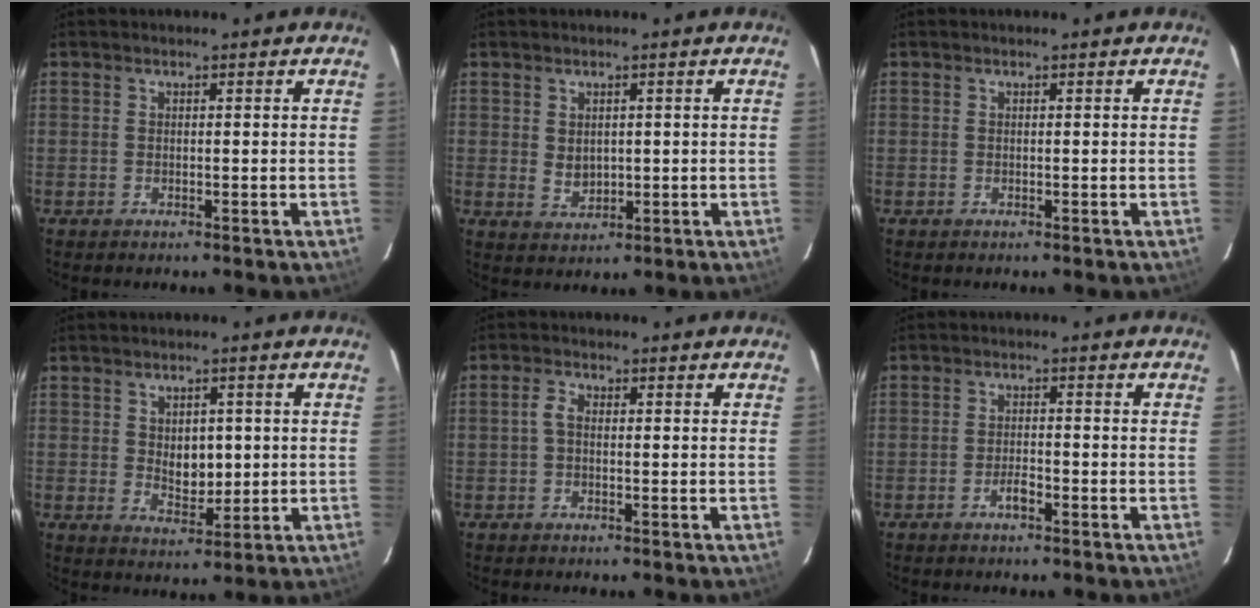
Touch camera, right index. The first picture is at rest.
{"total": 3.1, "force": [0.5, 2.5, 1.9], "torque": [-0.030, -0.002, 0.015]}
{"total": 0.0}
{"total": 5.5, "force": [0.6, 3.7, 4.0], "torque": [-0.061, -0.003, 0.017]}
{"total": 1.8, "force": [-0.1, 1.1, 1.5], "torque": [-0.033, 0.008, -0.005]}
{"total": 2.2, "force": [-1.5, 0.7, 1.4], "torque": [-0.030, 0.001, -0.029]}